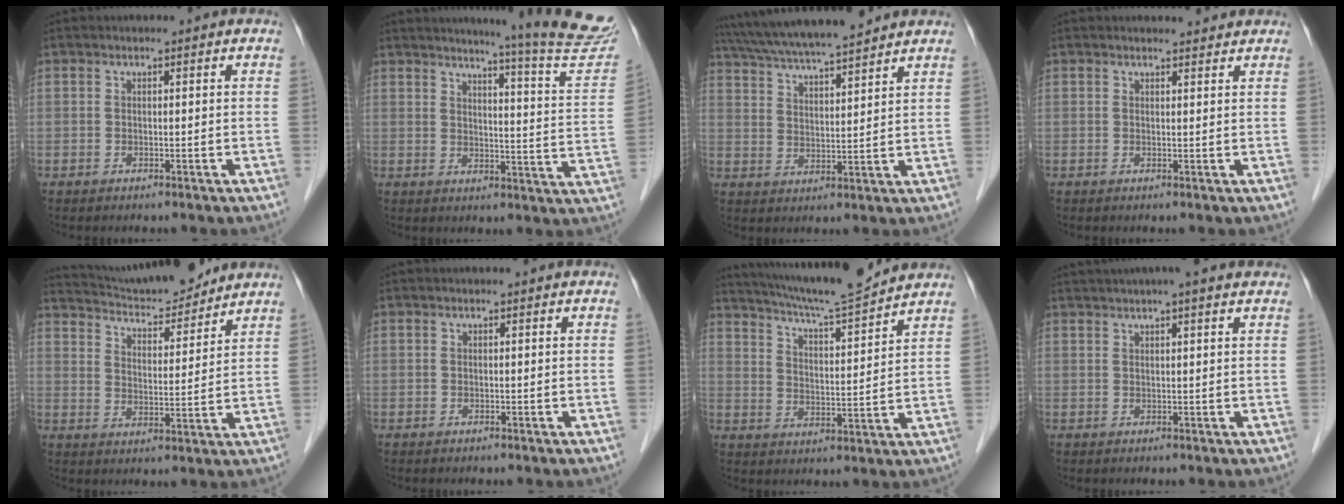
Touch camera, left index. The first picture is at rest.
{"total": 17.2, "force": [15.7, -1.5, 6.8], "torque": [-0.091, -0.112, 0.167]}
{"total": 13.8, "force": [12.2, 1.0, 6.4], "torque": [-0.117, 0.022, 0.201]}
{"total": 1.5, "force": [1.4, 0.5, -0.1], "torque": [-0.004, -0.002, 0.012]}
{"total": 13.5, "force": [12.6, 1.5, 4.6], "torque": [-0.079, 0.000, 0.199]}
{"total": 0.0}
{"total": 12.6, "force": [11.6, -0.5, 4.7], "torque": [-0.086, -0.008, 0.180]}
{"total": 7.0, "force": [5.5, 0.4, 4.4], "torque": [-0.068, 0.031, 0.070]}